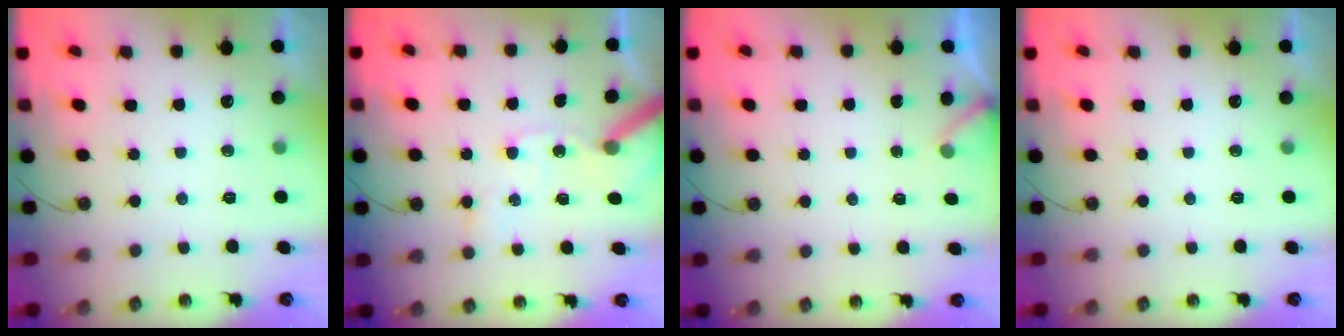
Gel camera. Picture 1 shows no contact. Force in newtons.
{"total": 10.5, "press": 10.3, "slide": 1.5}
{"total": 1.7, "press": 1.7, "slide": 0.1}
{"total": 0.0}